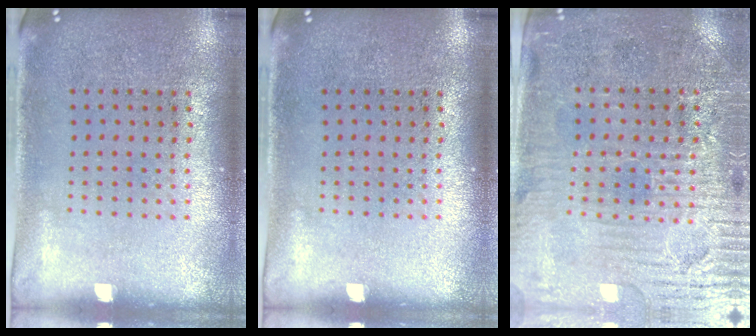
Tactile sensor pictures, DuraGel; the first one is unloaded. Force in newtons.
{"total": 0.0}
{"total": 3.7, "press": 3.5, "slide": 1.4}